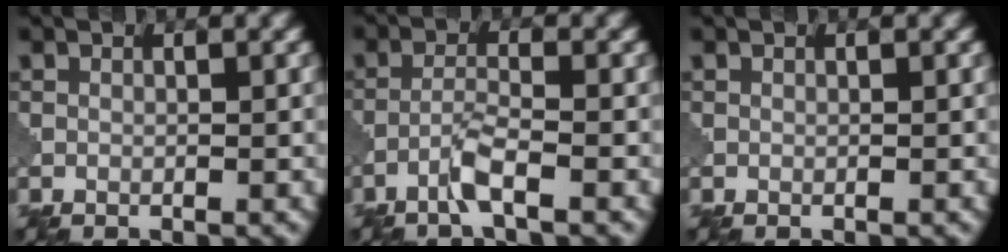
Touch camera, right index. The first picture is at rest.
{"total": 2.5, "force": [-1.6, 0.1, 2.0], "torque": [-0.043, 0.008, -0.040]}
{"total": 0.0}